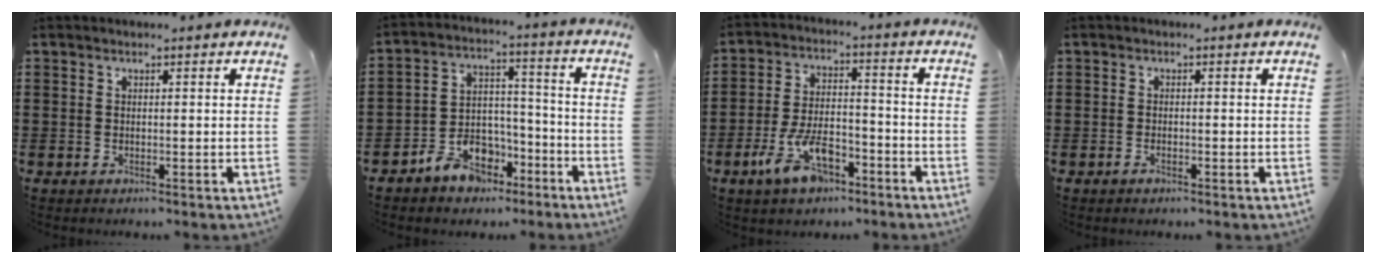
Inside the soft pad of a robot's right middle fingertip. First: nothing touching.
{"total": 8.0, "force": [-6.2, 4.7, 2.0], "torque": [-0.035, 0.040, -0.116]}
{"total": 9.4, "force": [-5.3, 4.1, 6.5], "torque": [-0.143, 0.006, -0.099]}
{"total": 0.9, "force": [-0.6, 0.3, 0.5], "torque": [-0.012, -0.003, -0.011]}